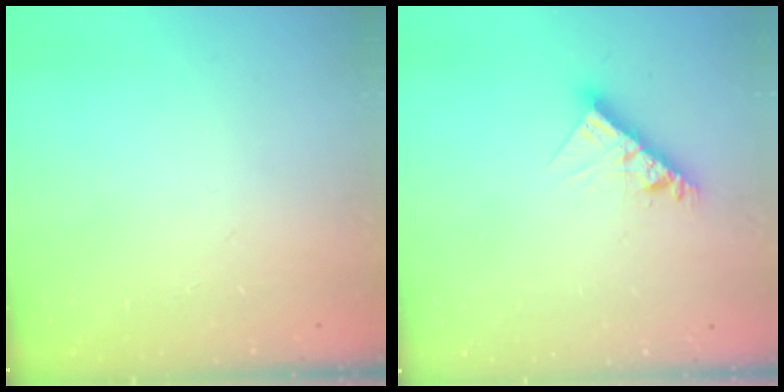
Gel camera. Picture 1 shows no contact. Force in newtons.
{"total": 8.7, "press": 8.7, "slide": 0.8}